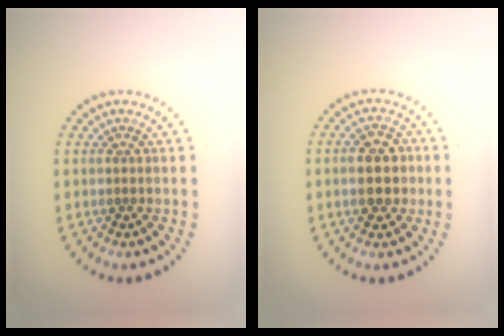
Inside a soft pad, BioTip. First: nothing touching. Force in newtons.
{"total": 4.3, "press": 4.3, "slide": 0.2}